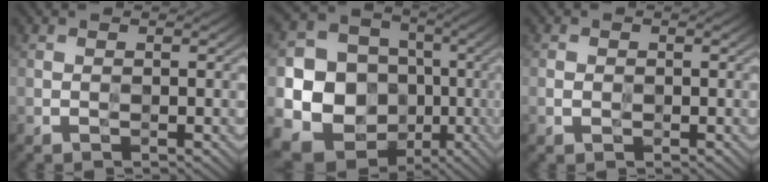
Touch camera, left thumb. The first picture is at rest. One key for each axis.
{"total": 17.1, "fx": -3.5, "fy": 15.2, "fz": 6.9, "tx": -0.171, "ty": -0.034, "tz": -0.077}
{"total": 0.8, "fx": -0.2, "fy": 0.7, "fz": 0.3, "tx": -0.009, "ty": -0.003, "tz": -0.006}